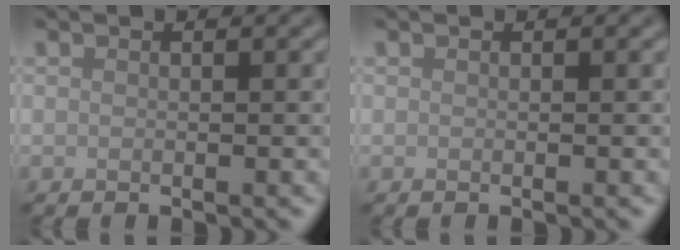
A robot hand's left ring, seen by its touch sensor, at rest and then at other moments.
{"total": 0.0}